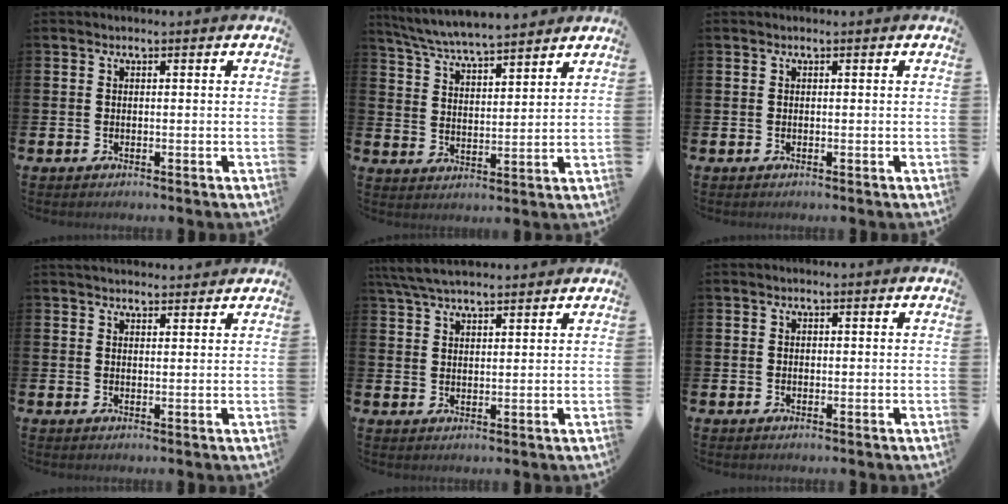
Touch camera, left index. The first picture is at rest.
{"total": 6.2, "force": [6.1, 0.3, 1.3], "torque": [-0.052, -0.033, 0.108]}
{"total": 0.0}
{"total": 2.5, "force": [2.5, 0.5, 0.1], "torque": [0.006, -0.013, 0.042]}
{"total": 5.2, "force": [4.8, 0.9, 1.8], "torque": [-0.050, -0.011, 0.089]}
{"total": 0.7, "force": [0.1, 0.6, 0.2], "torque": [0.000, 0.005, -0.002]}